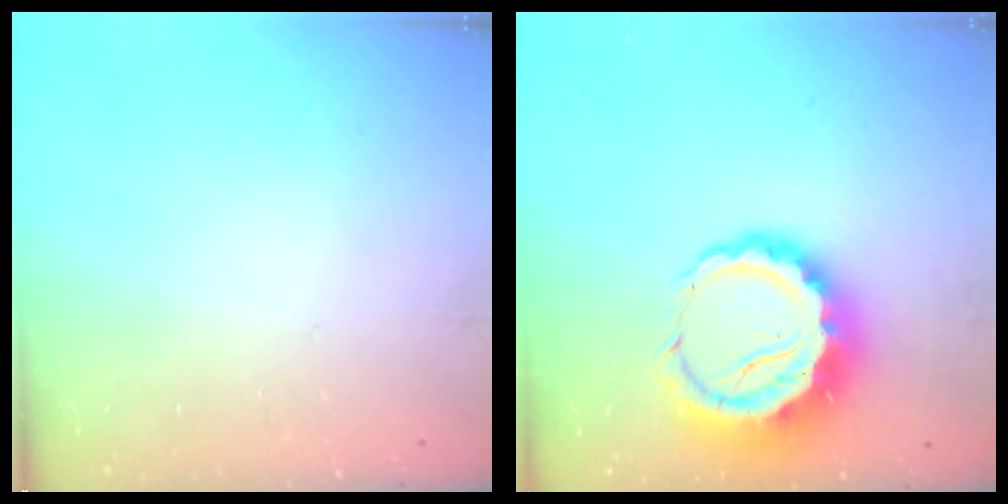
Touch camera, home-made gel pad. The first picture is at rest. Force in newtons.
{"total": 13.0, "press": 12.7, "slide": 2.8}